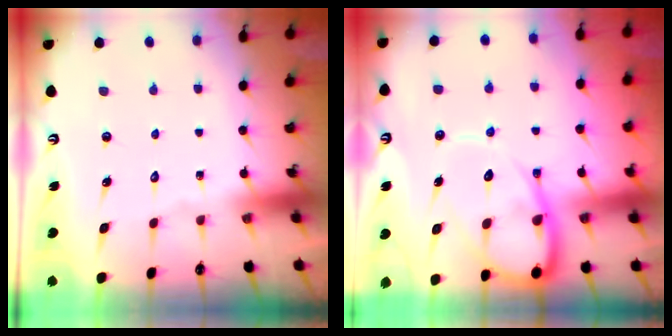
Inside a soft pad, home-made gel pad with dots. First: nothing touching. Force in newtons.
{"total": 11.8, "press": 11.7, "slide": 1.2}